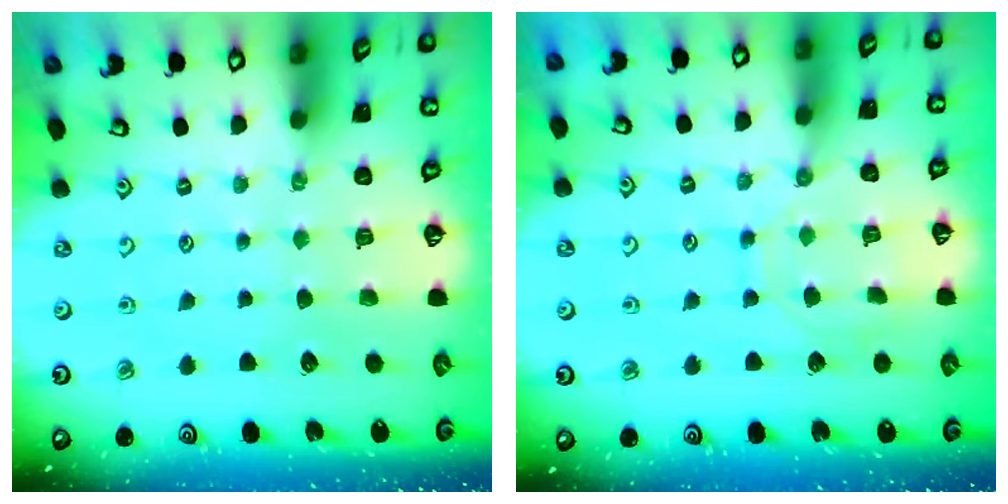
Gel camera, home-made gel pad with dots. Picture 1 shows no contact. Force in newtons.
{"total": 10.3, "press": 10.3, "slide": 0.8}